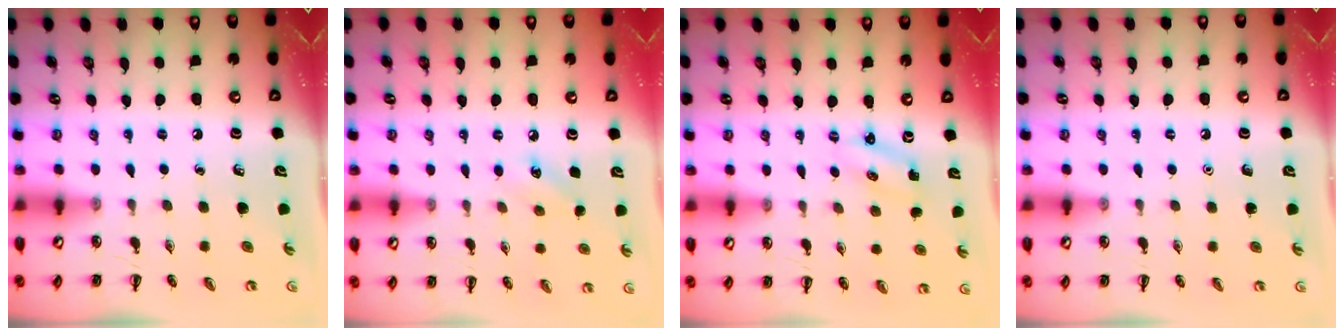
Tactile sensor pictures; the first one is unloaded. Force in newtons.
{"total": 6.4, "press": 6.2, "slide": 1.7}
{"total": 1.4, "press": 1.3, "slide": 0.3}
{"total": 1.6, "press": 1.6, "slide": 0.1}